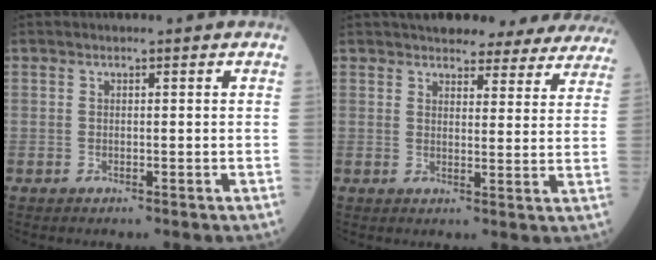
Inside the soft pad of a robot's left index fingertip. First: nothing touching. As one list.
[{"total": 18.8, "force": [17.0, 5.6, 5.8], "torque": [-0.062, 0.000, 0.186]}]